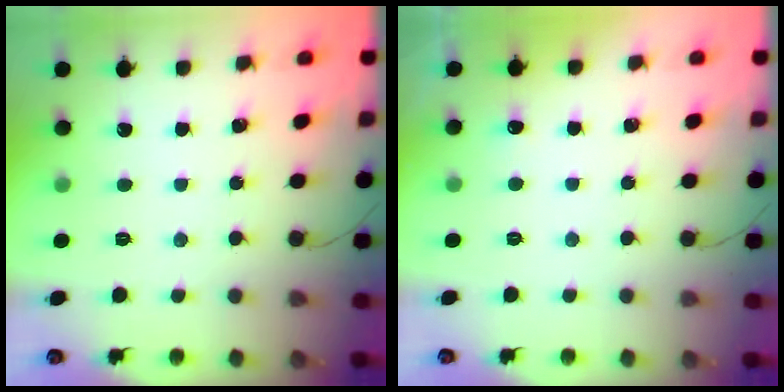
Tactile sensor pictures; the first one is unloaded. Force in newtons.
{"total": 2.8, "press": 2.6, "slide": 1.1}